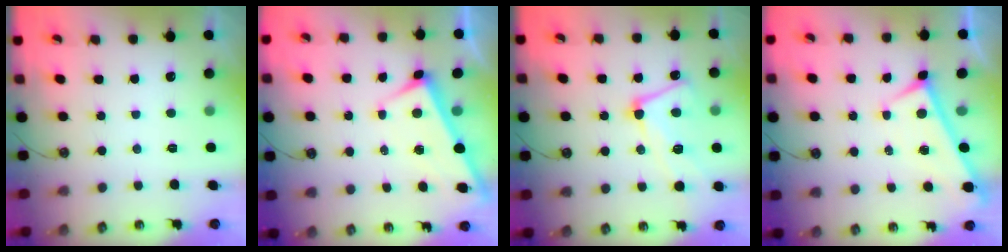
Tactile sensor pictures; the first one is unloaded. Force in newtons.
{"total": 3.0, "press": 3.0, "slide": 0.0}
{"total": 9.4, "press": 9.3, "slide": 1.3}
{"total": 0.0}